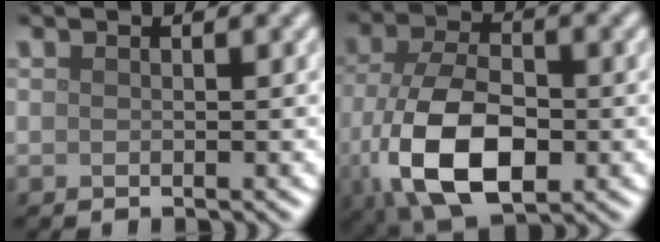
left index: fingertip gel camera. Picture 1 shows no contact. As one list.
[{"total": 10.9, "force": [-3.0, 6.2, 8.5], "torque": [-0.189, -0.019, -0.056]}]